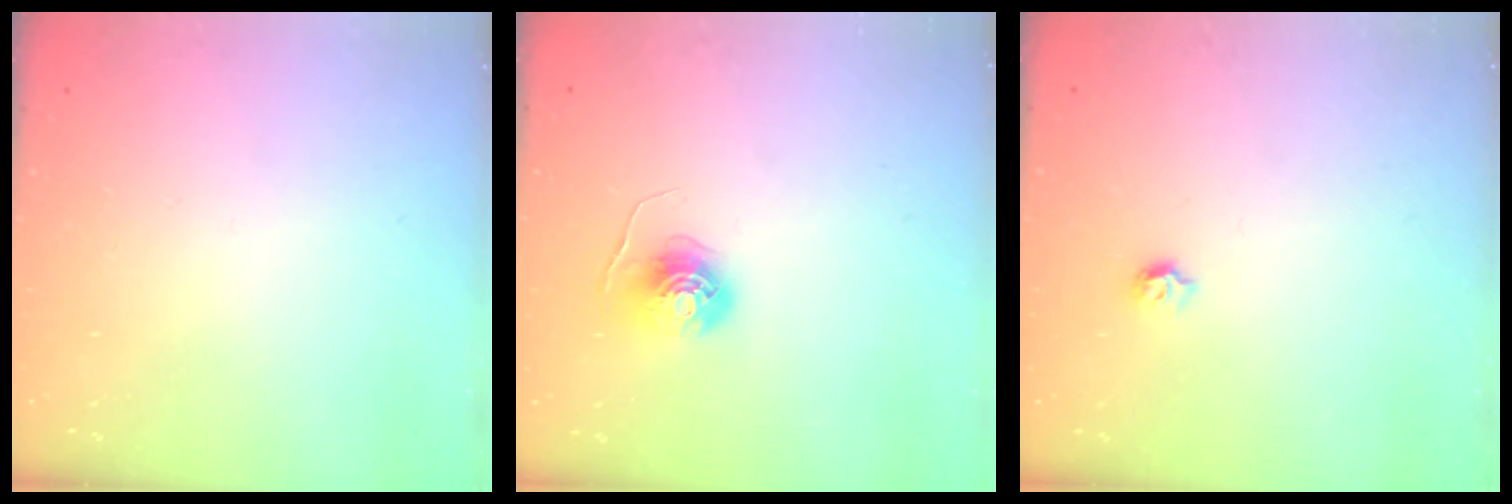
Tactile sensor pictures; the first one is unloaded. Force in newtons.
{"total": 6.7, "press": 6.7, "slide": 0.3}
{"total": 4.7, "press": 4.6, "slide": 0.5}